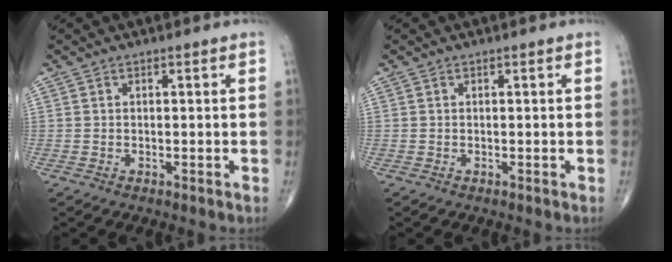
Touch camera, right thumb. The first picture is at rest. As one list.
[{"total": 0.0}]